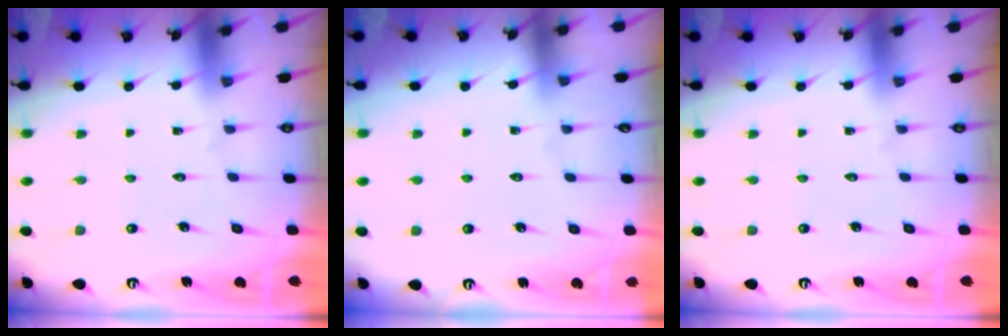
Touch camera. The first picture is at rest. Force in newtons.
{"total": 2.9, "press": 2.9, "slide": 0.4}
{"total": 0.0}